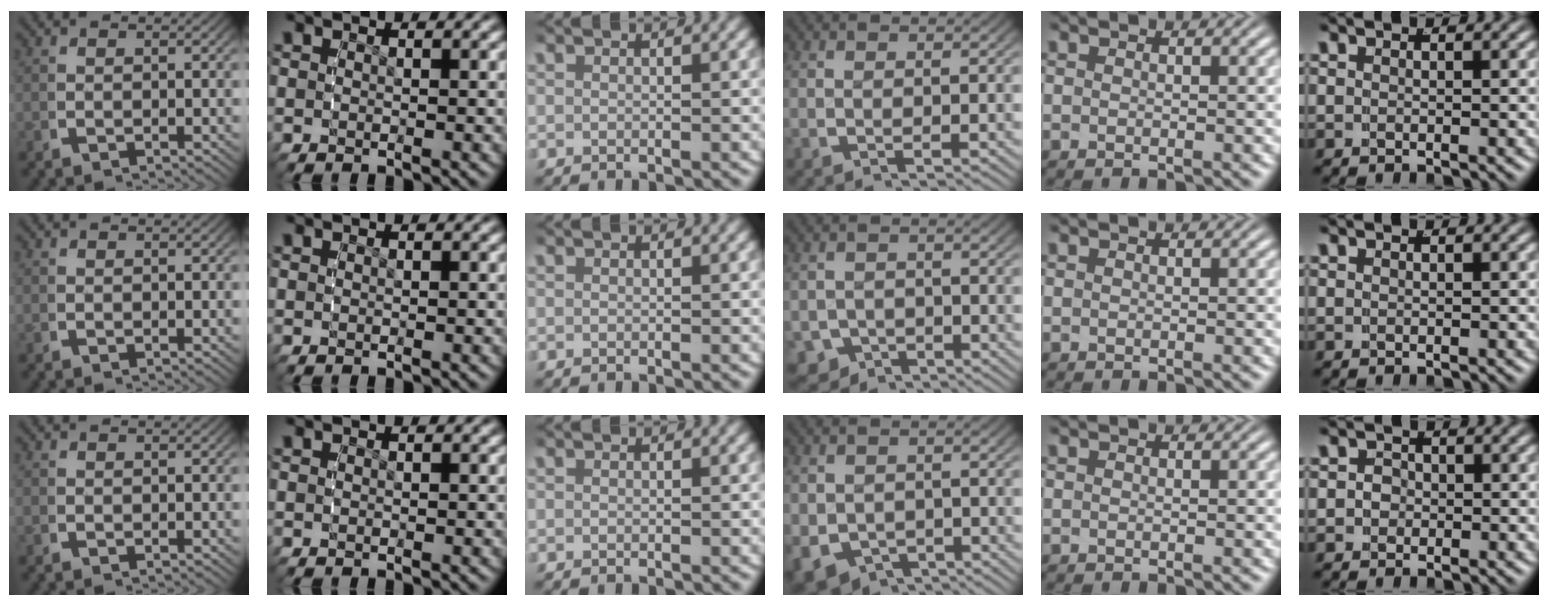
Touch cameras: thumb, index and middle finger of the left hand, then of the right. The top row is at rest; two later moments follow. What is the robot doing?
{"motion": "grasp_and_lifting", "object": "ethernet cable"}